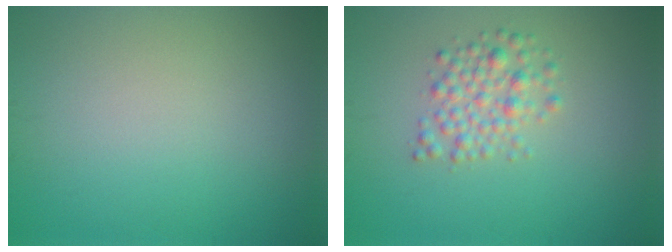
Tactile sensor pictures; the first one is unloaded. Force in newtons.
{"total": 2.7, "press": 2.7, "slide": 0.1}